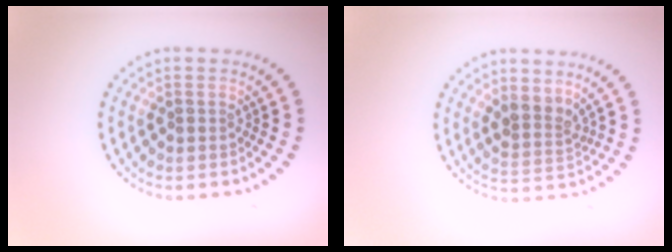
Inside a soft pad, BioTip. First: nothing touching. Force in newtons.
{"total": 2.3, "press": 1.8, "slide": 1.4}